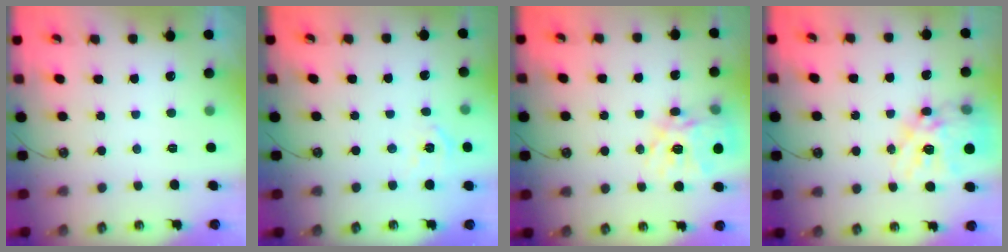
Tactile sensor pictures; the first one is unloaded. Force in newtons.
{"total": 5.8, "press": 5.8, "slide": 0.7}
{"total": 18.6, "press": 18.5, "slide": 1.9}
{"total": 20.2, "press": 20.1, "slide": 1.7}